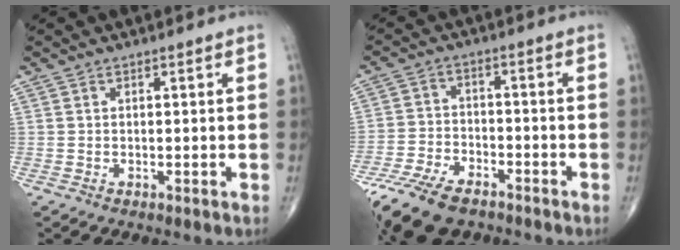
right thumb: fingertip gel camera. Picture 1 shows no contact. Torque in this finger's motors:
{"motor_torque": [1.92, 0.42, 0.65, -1.23, 0.13]}